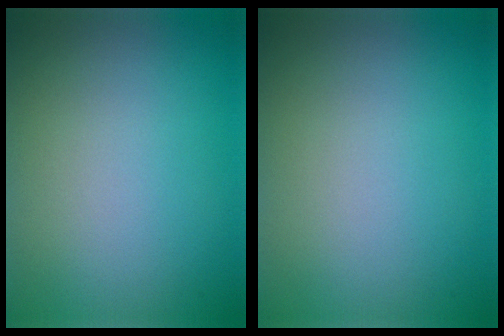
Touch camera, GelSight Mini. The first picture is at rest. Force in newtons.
{"total": 0.0}